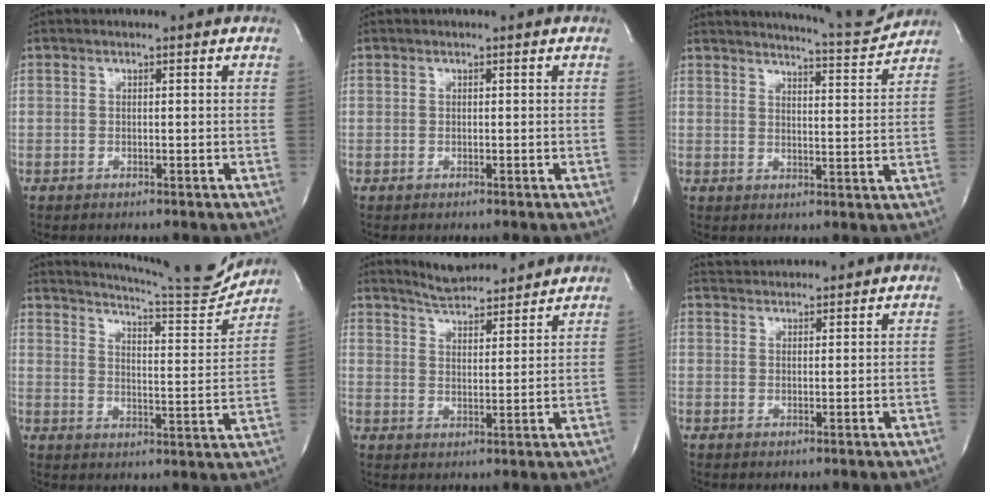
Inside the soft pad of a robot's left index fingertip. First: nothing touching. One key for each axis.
{"total": 0.0}
{"total": 8.6, "fx": 8.5, "fy": -0.7, "fz": 1.2, "tx": -0.027, "ty": -0.023, "tz": 0.112}
{"total": 16.8, "fx": 15.9, "fy": 0.4, "fz": 5.3, "tx": -0.092, "ty": -0.057, "tz": 0.208}
{"total": 9.1, "fx": 8.7, "fy": 1.0, "fz": 2.3, "tx": -0.046, "ty": 0.010, "tz": 0.137}
{"total": 4.7, "fx": 4.7, "fy": 0.3, "fz": 0.4, "tx": -0.015, "ty": 0.031, "tz": 0.078}